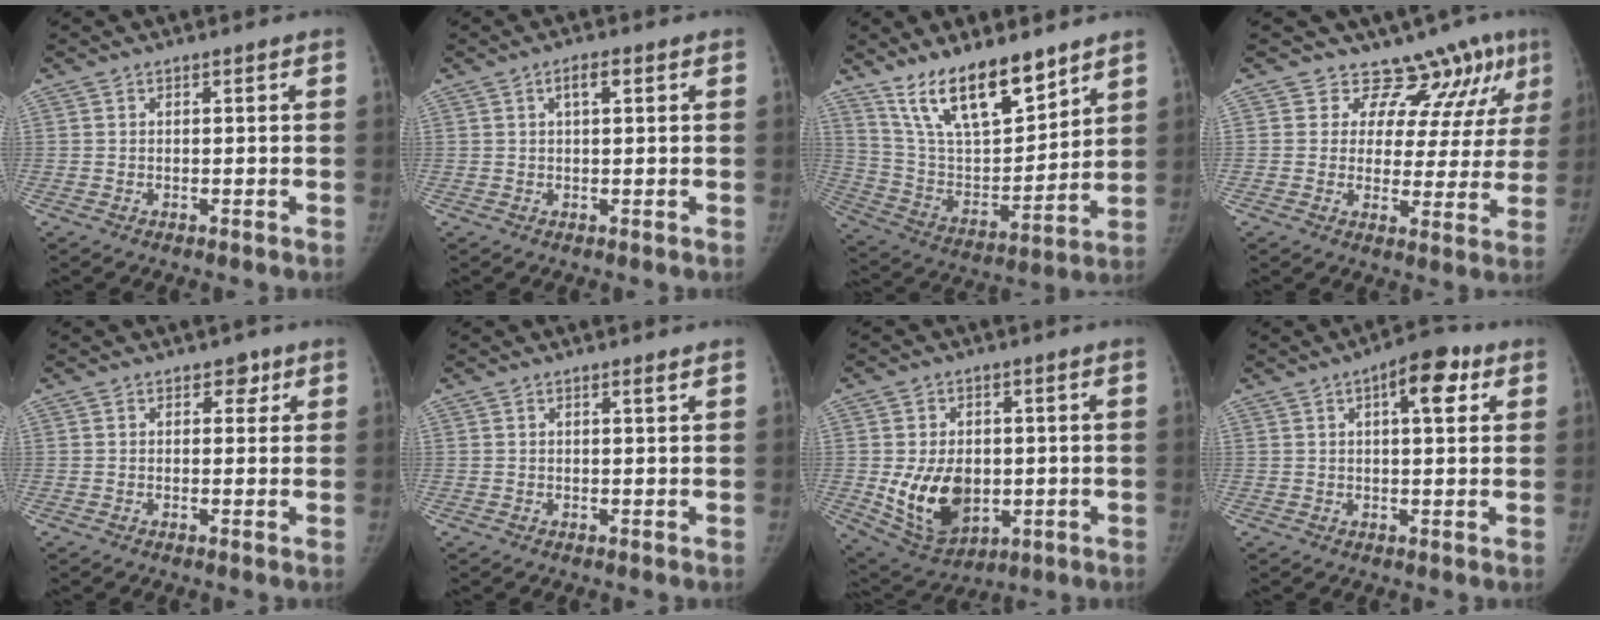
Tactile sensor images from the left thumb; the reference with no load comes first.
{"total": 2.6, "force": [1.0, 1.0, 2.2], "torque": [-0.038, 0.007, 0.018]}
{"total": 18.3, "force": [13.1, 6.7, 10.8], "torque": [-0.145, -0.074, 0.247]}
{"total": 11.5, "force": [9.4, 5.7, 3.6], "torque": [-0.005, -0.055, 0.101]}
{"total": 2.1, "force": [1.1, 1.6, 0.9], "torque": [0.007, -0.003, 0.008]}
{"total": 0.8, "force": [0.5, -0.1, 0.6], "torque": [-0.011, -0.004, 0.009]}
{"total": 13.0, "force": [-1.3, 9.2, 9.1], "torque": [-0.122, -0.011, 0.000]}
{"total": 8.1, "force": [3.3, 3.2, 6.7], "torque": [-0.076, 0.004, 0.039]}